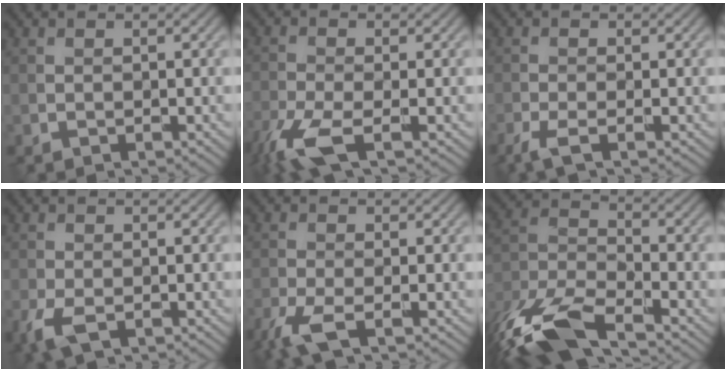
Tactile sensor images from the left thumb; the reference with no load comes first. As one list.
[{"total": 6.5, "force": [-3.7, 2.0, 4.9], "torque": [-0.119, -0.010, -0.089]}, {"total": 2.5, "force": [-1.4, 0.5, 1.9], "torque": [-0.052, -0.003, -0.040]}, {"total": 3.4, "force": [-1.5, 1.9, 2.4], "torque": [-0.066, -0.008, -0.035]}, {"total": 4.1, "force": [-2.4, 1.1, 3.1], "torque": [-0.078, -0.007, -0.061]}, {"total": 12.8, "force": [-9.0, 4.0, 8.1], "torque": [-0.182, -0.016, -0.192]}]